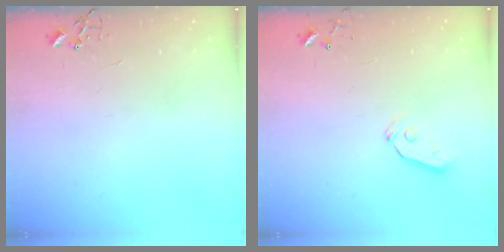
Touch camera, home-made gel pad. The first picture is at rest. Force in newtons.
{"total": 4.0, "press": 3.9, "slide": 0.8}